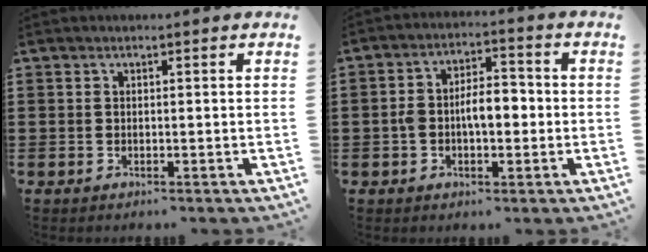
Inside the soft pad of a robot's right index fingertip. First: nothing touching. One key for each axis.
{"total": 5.8, "fx": -0.8, "fy": 1.9, "fz": 5.5, "tx": -0.110, "ty": 0.005, "tz": -0.021}